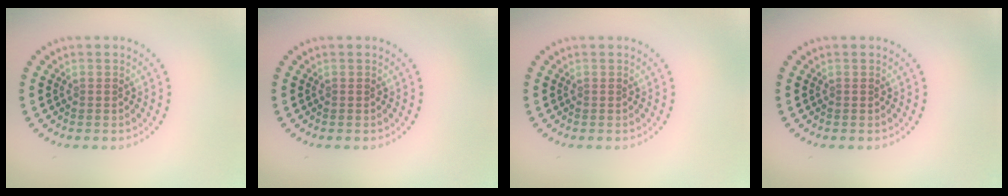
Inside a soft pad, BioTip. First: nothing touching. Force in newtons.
{"total": 0.0}
{"total": 0.0}
{"total": 0.0}